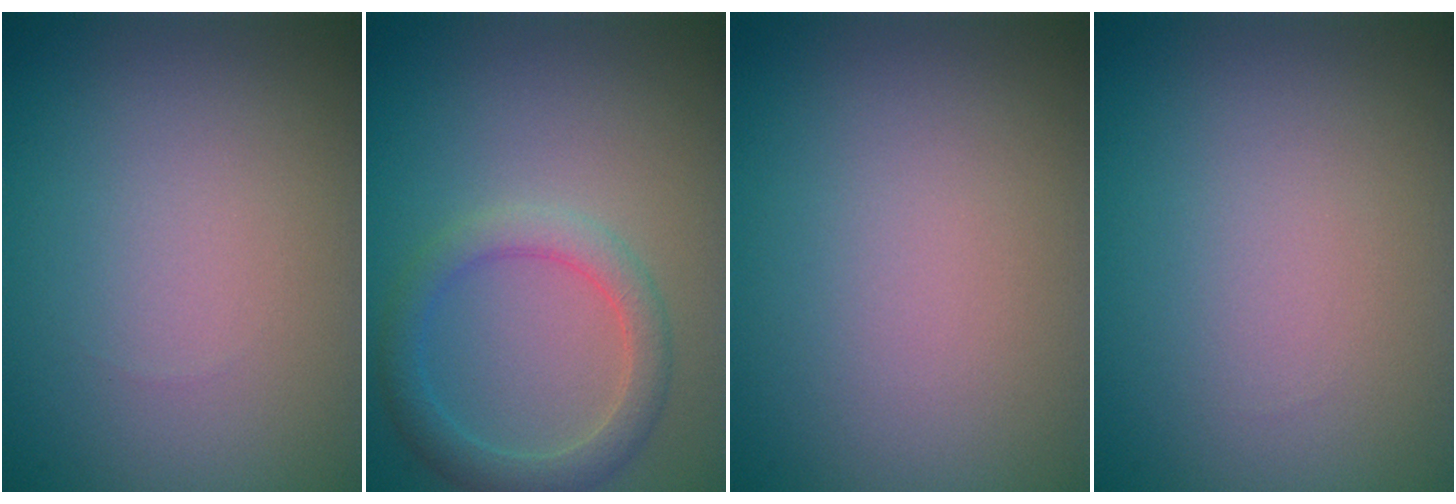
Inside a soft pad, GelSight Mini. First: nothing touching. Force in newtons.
{"total": 2.9, "press": 2.9, "slide": 0.1}
{"total": 0.0}
{"total": 0.0}